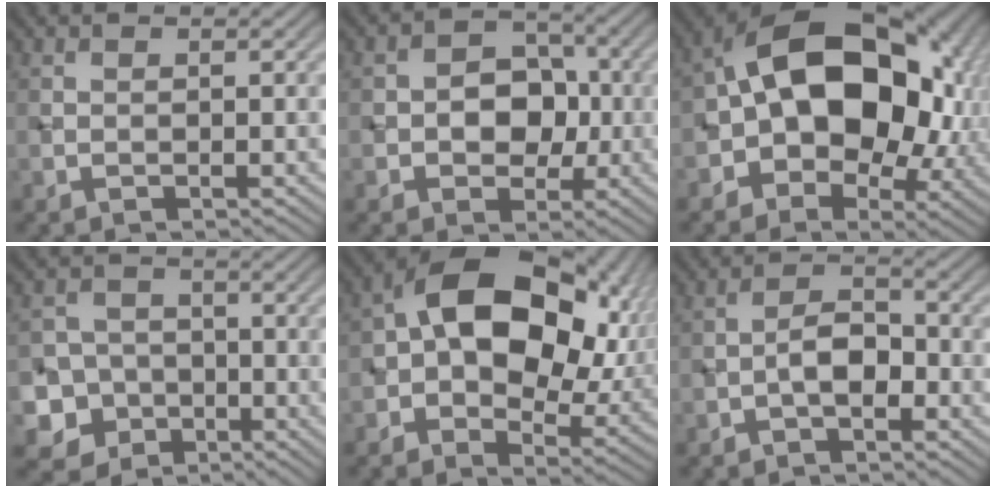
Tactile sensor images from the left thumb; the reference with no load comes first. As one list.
[{"total": 6.0, "force": [-0.6, 4.6, 3.8], "torque": [-0.041, 0.004, -0.022]}, {"total": 17.4, "force": [0.4, 11.7, 12.8], "torque": [-0.189, 0.007, -0.005]}, {"total": 7.5, "force": [-2.9, 6.7, 1.7], "torque": [-0.043, -0.010, -0.081]}, {"total": 17.0, "force": [2.7, 11.0, 12.7], "torque": [-0.193, 0.006, 0.046]}, {"total": 3.6, "force": [-1.4, 1.9, 2.8], "torque": [-0.045, 0.012, -0.031]}]